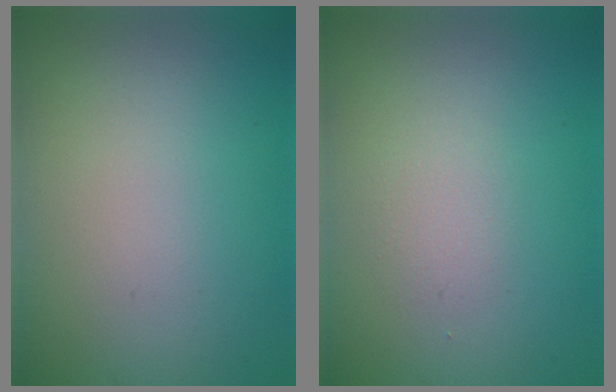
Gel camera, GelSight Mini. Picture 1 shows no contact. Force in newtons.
{"total": 1.1, "press": 1.1, "slide": 0.0}